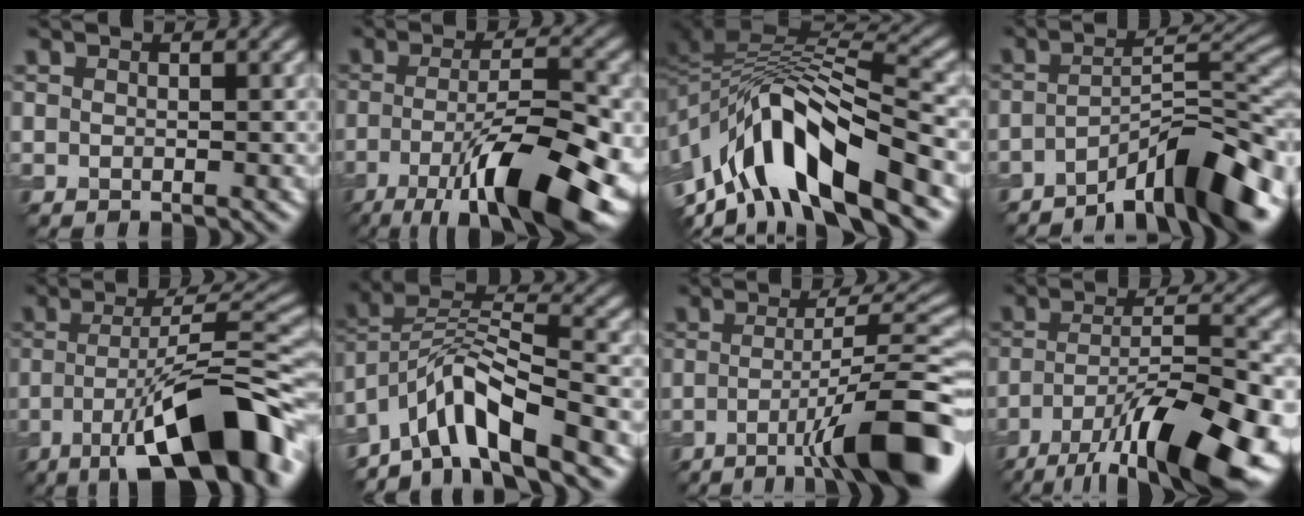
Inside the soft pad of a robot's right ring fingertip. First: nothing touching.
{"total": 12.3, "force": [-5.6, 3.6, 10.4], "torque": [-0.182, -0.006, -0.083]}
{"total": 11.5, "force": [-5.0, 4.7, 9.2], "torque": [-0.165, 0.017, -0.076]}
{"total": 9.4, "force": [-6.0, 1.9, 6.9], "torque": [-0.095, 0.019, -0.100]}
{"total": 12.5, "force": [-5.6, 3.1, 10.8], "torque": [-0.170, 0.006, -0.084]}
{"total": 7.9, "force": [-5.8, 2.3, 4.9], "torque": [-0.078, 0.015, -0.113]}
{"total": 10.7, "force": [-4.5, 1.7, 9.5], "torque": [-0.126, 0.014, -0.067]}
{"total": 14.7, "force": [-9.3, 4.6, 10.5], "torque": [-0.190, -0.005, -0.129]}